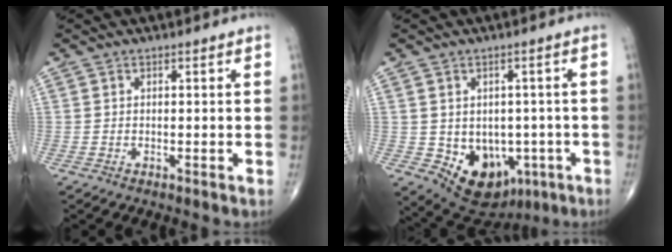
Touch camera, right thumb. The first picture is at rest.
{"total": 11.7, "force": [-3.3, 8.8, 6.9], "torque": [-0.064, 0.011, -0.024]}